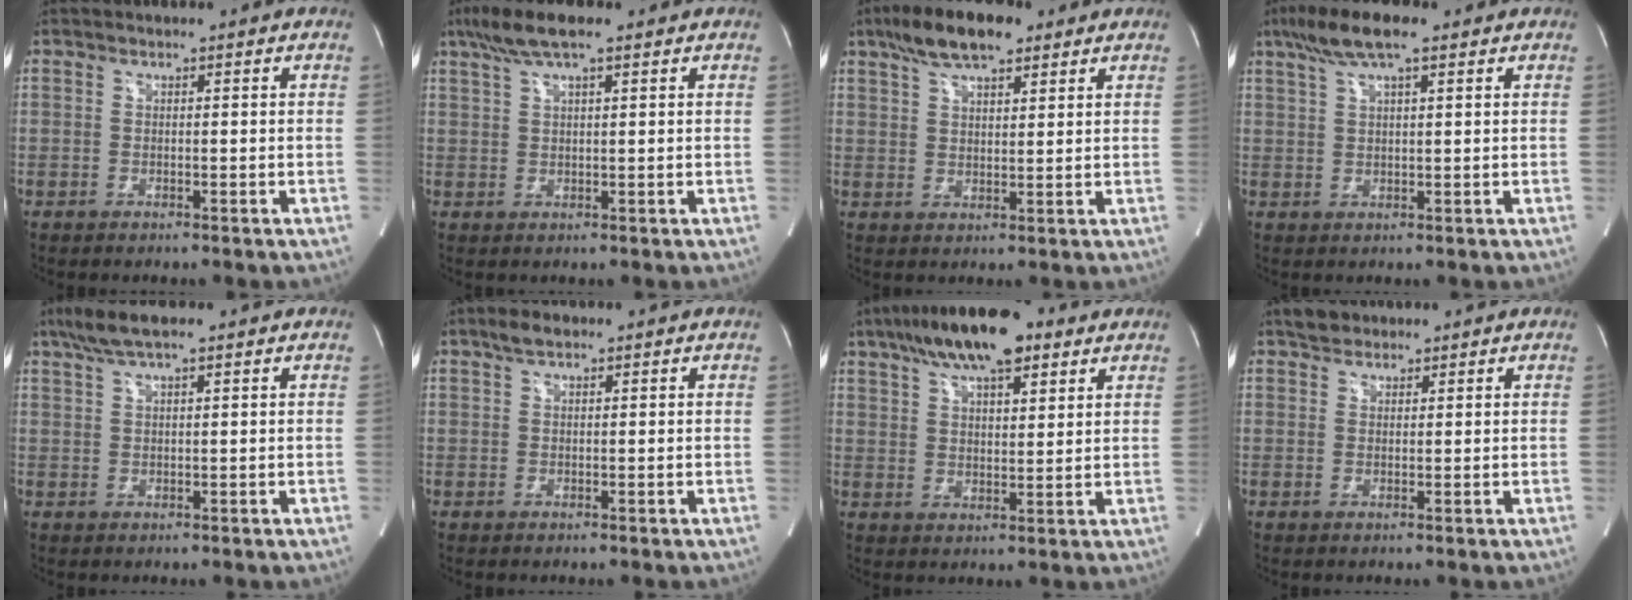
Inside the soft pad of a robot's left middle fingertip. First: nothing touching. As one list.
[{"total": 6.8, "force": [4.6, 1.2, 4.9], "torque": [-0.101, 0.025, 0.082]}, {"total": 9.2, "force": [6.3, 3.1, 6.0], "torque": [-0.112, 0.021, 0.108]}, {"total": 7.6, "force": [4.9, 1.3, 5.6], "torque": [-0.115, 0.024, 0.087]}, {"total": 5.8, "force": [4.1, 0.9, 3.9], "torque": [-0.083, 0.024, 0.076]}, {"total": 2.3, "force": [1.6, 0.8, 1.4], "torque": [-0.031, 0.012, 0.031]}, {"total": 14.5, "force": [9.3, 4.5, 10.1], "torque": [-0.186, 0.032, 0.159]}, {"total": 2.7, "force": [2.2, 1.4, 0.6], "torque": [-0.013, 0.013, 0.037]}]